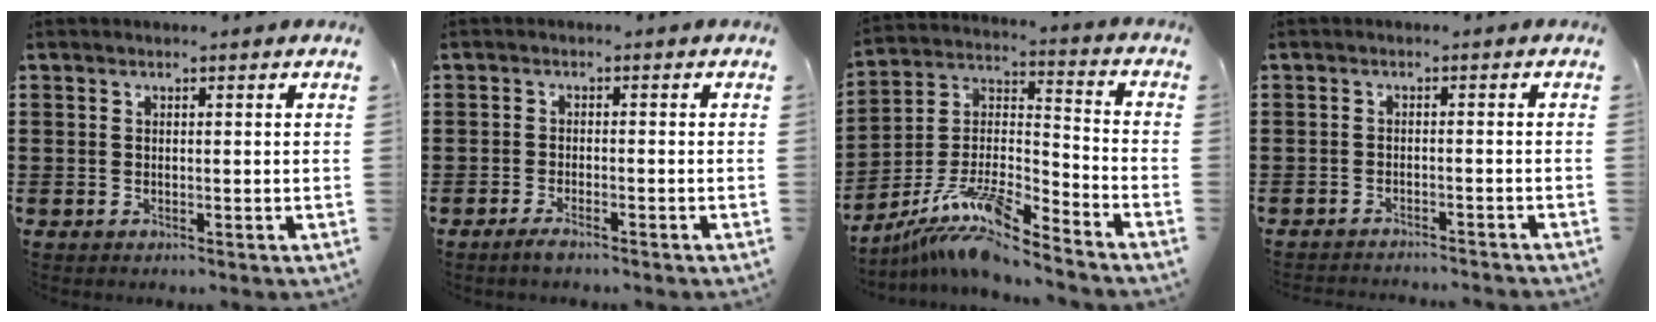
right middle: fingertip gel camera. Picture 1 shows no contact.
{"total": 1.7, "force": [-1.3, 0.1, 1.1], "torque": [-0.020, -0.002, -0.024]}
{"total": 11.8, "force": [-9.9, 1.3, 6.3], "torque": [-0.132, 0.007, -0.196]}
{"total": 1.7, "force": [-1.6, -0.2, 0.0], "torque": [-0.005, 0.001, -0.034]}